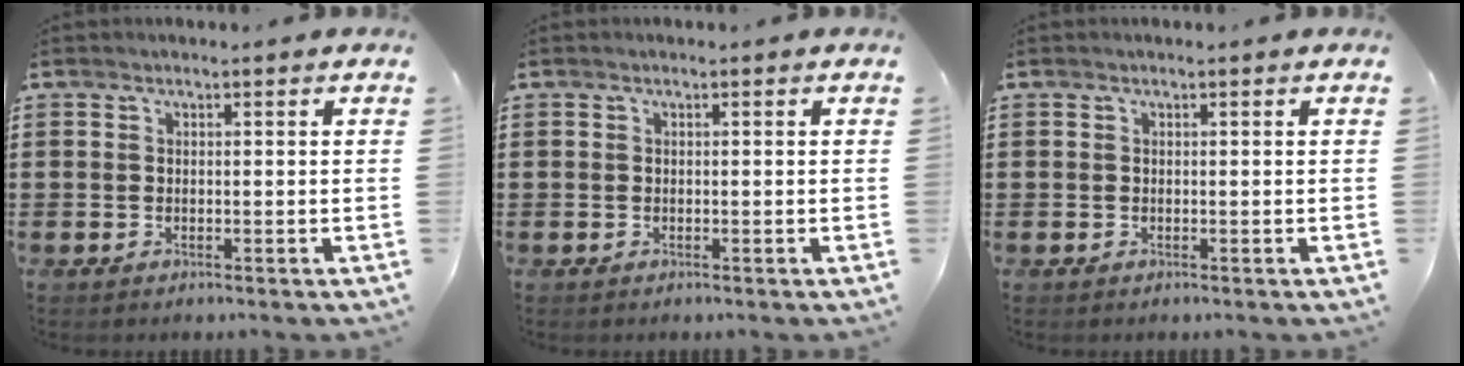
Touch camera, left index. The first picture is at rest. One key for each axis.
{"total": 0.0}
{"total": 0.0}